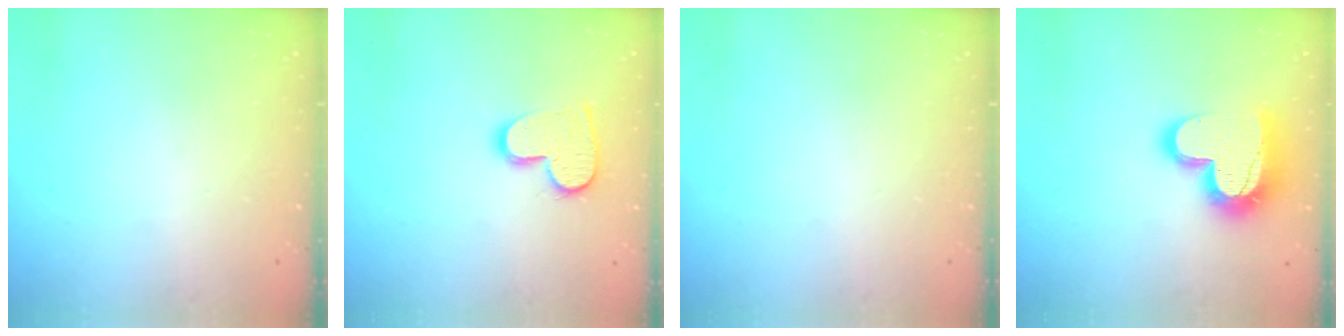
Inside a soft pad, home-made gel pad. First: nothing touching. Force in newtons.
{"total": 12.8, "press": 12.7, "slide": 1.0}
{"total": 0.0}
{"total": 18.4, "press": 18.4, "slide": 1.4}